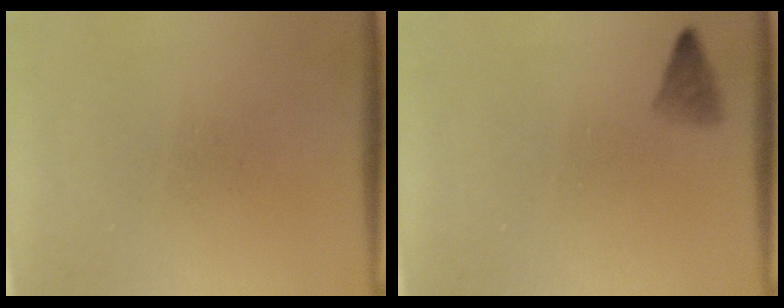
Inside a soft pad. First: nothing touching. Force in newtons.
{"total": 1.6}